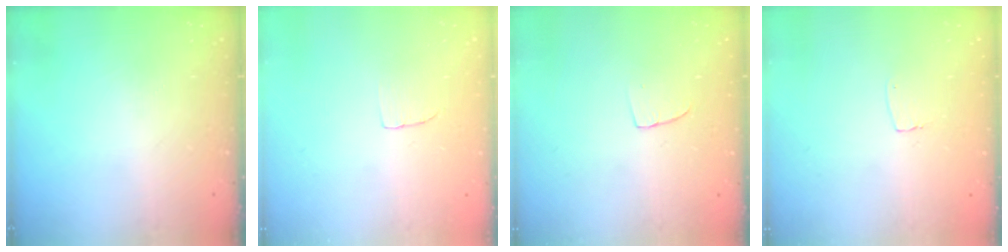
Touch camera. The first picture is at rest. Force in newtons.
{"total": 2.7, "press": 2.7, "slide": 0.2}
{"total": 2.9, "press": 2.9, "slide": 0.2}
{"total": 3.5, "press": 3.5, "slide": 0.2}